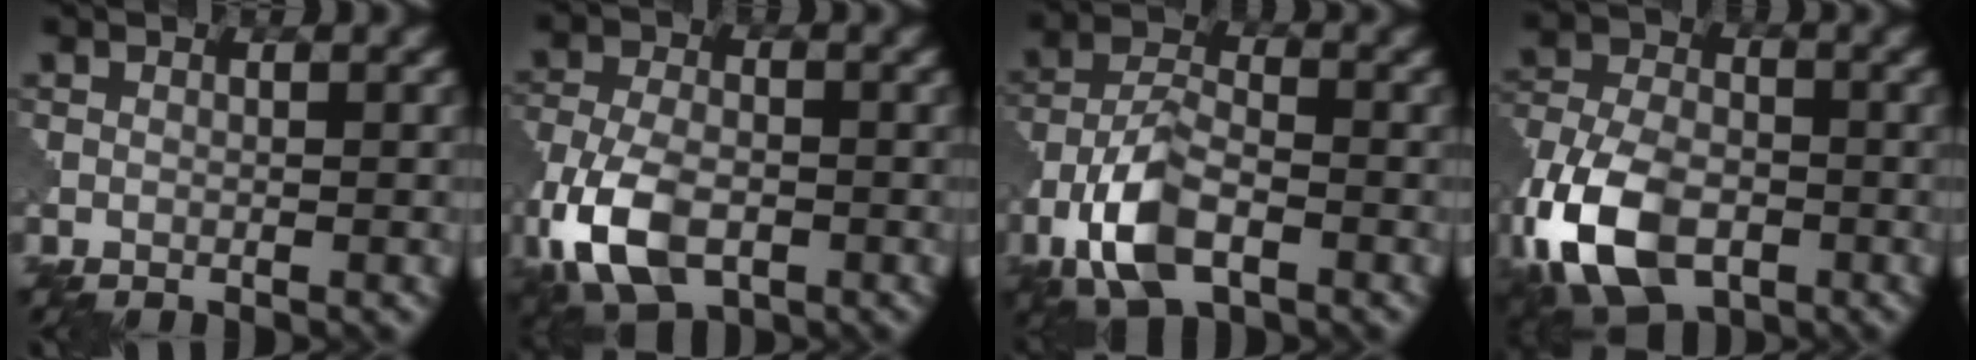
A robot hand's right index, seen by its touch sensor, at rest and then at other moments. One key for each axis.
{"total": 8.5, "fx": -3.8, "fy": 4.6, "fz": 6.0, "tx": -0.140, "ty": -0.014, "tz": -0.080}
{"total": 7.0, "fx": -3.4, "fy": 3.4, "fz": 5.1, "tx": -0.105, "ty": 0.001, "tz": -0.077}
{"total": 12.1, "fx": -5.6, "fy": 7.0, "fz": 8.1, "tx": -0.190, "ty": -0.021, "tz": -0.117}